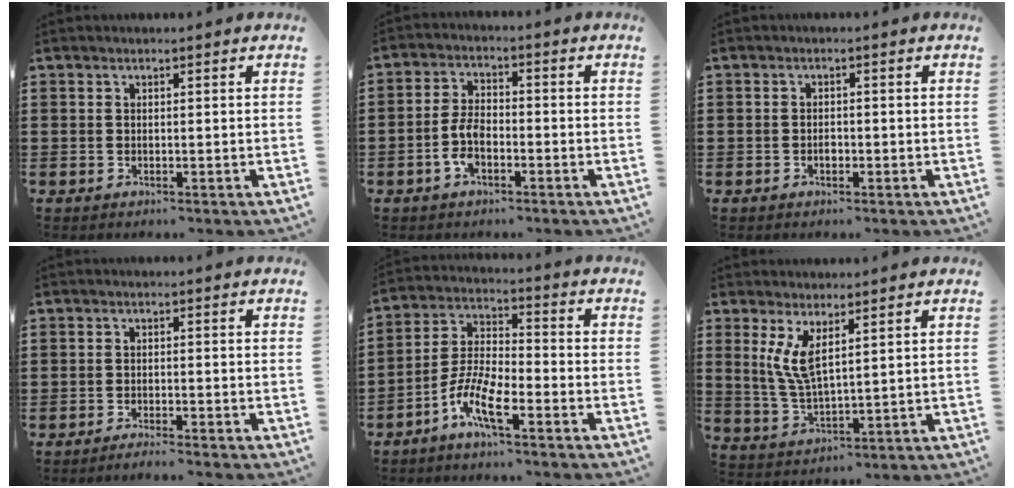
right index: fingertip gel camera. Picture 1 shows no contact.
{"total": 5.2, "force": [-2.1, 2.5, 4.1], "torque": [-0.100, -0.002, -0.045]}
{"total": 1.2, "force": [-0.5, 0.7, 0.8], "torque": [-0.019, -0.005, -0.007]}
{"total": 1.5, "force": [-1.4, -0.3, 0.3], "torque": [-0.006, 0.002, -0.028]}
{"total": 7.6, "force": [-4.8, 1.9, 5.7], "torque": [-0.143, -0.013, -0.096]}
{"total": 5.9, "force": [2.5, 2.0, 5.0], "torque": [-0.127, -0.009, 0.039]}